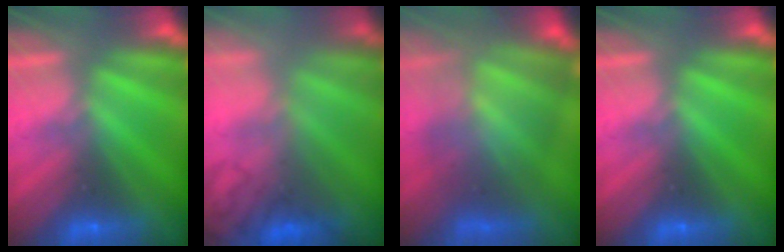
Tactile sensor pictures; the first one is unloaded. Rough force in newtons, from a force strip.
{"total": 3.8}
{"total": 8.5}
{"total": 0.0}